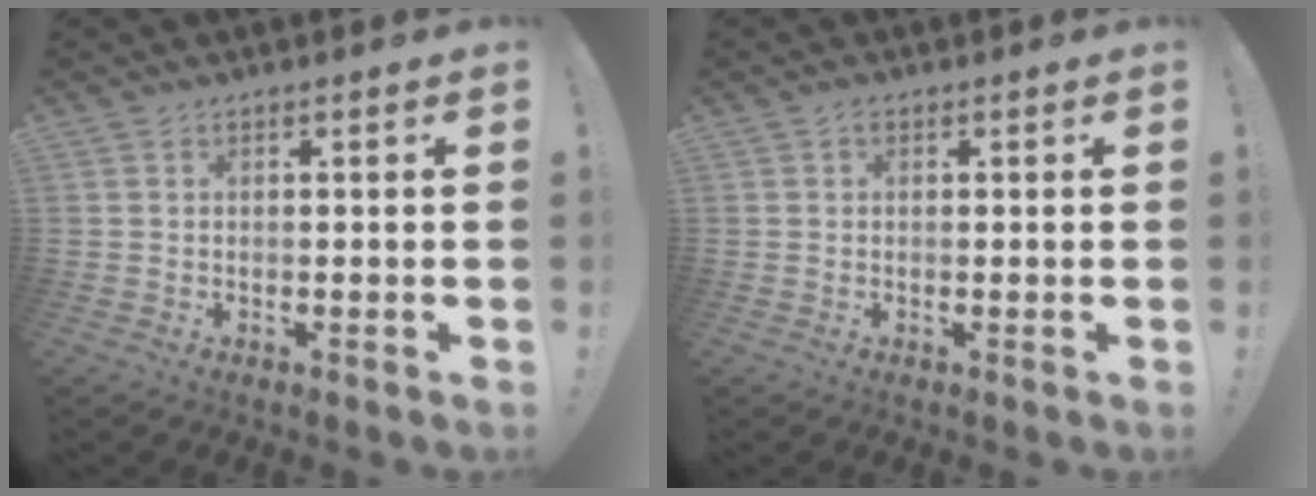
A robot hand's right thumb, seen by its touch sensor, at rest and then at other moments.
{"total": 0.7, "force": [0.2, 0.7, 0.2], "torque": [0.001, 0.001, 0.002]}